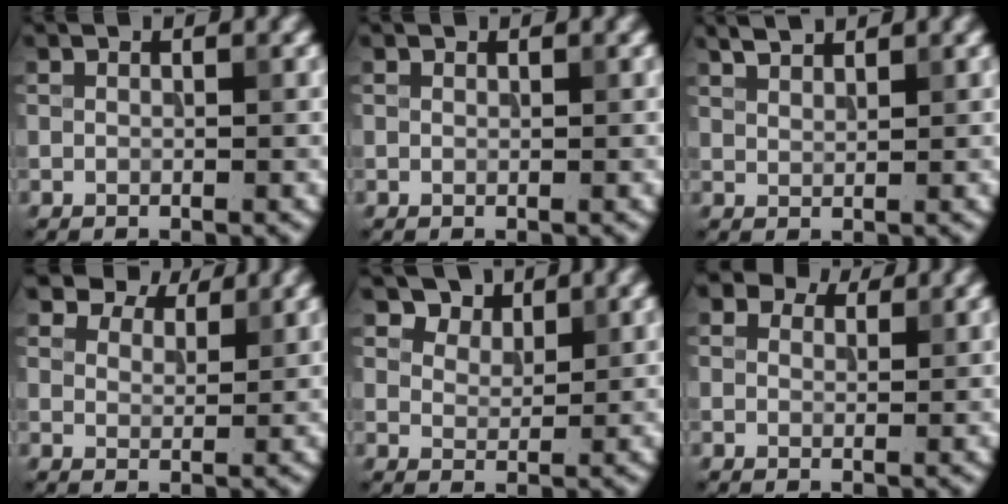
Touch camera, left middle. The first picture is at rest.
{"total": 0.0}
{"total": 1.8, "force": [1.7, 0.3, 0.6], "torque": [-0.013, 0.004, 0.033]}
{"total": 5.8, "force": [5.0, 2.3, 1.8], "torque": [-0.049, -0.014, 0.094]}
{"total": 3.6, "force": [2.9, 1.8, 0.9], "torque": [-0.034, -0.021, 0.063]}
{"total": 3.9, "force": [2.9, 2.2, 1.5], "torque": [-0.035, 0.001, 0.032]}